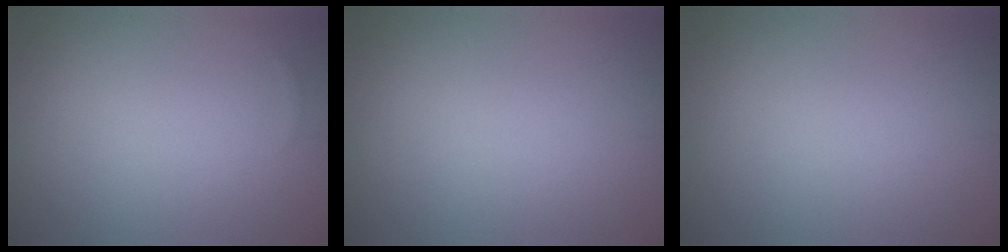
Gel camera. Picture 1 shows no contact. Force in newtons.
{"total": 0.0}
{"total": 0.0}